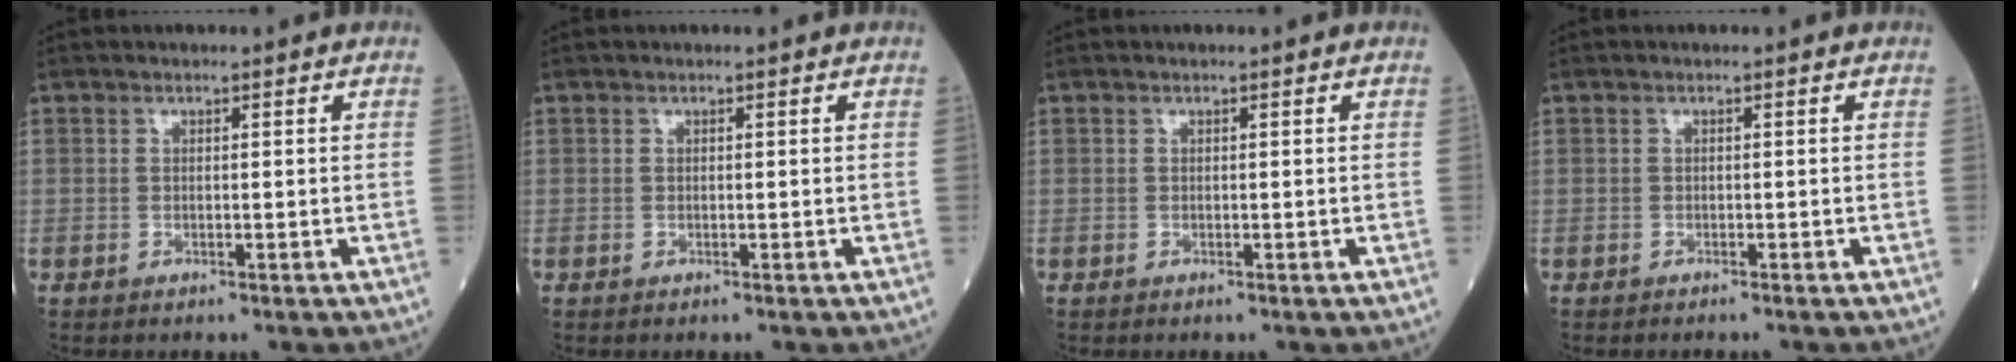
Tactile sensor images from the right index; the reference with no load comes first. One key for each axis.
{"total": 0.0}
{"total": 0.0}
{"total": 0.8, "fx": -0.7, "fy": -0.1, "fz": 0.2, "tx": 0.000, "ty": -0.001, "tz": -0.013}